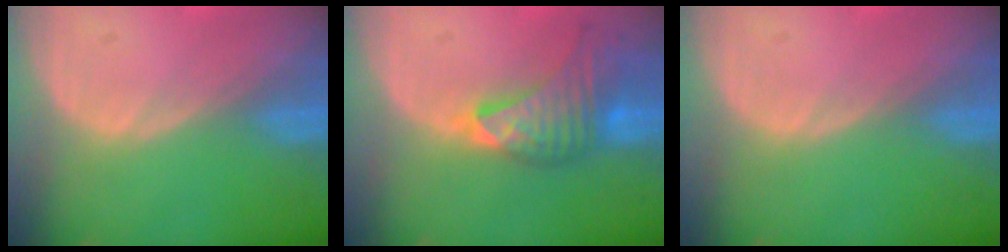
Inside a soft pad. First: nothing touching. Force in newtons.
{"total": 7.6, "press": 7.6, "slide": 1.0}
{"total": 0.0}